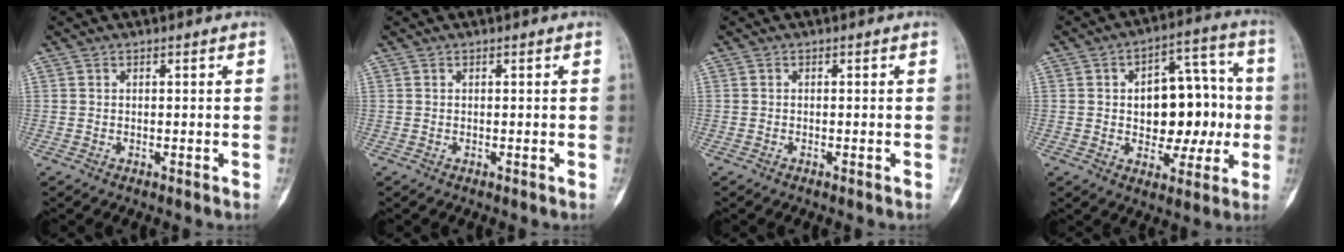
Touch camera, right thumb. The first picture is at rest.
{"total": 0.0}
{"total": 0.0}
{"total": 15.9, "force": [-0.1, 9.9, 12.5], "torque": [-0.119, 0.039, 0.005]}